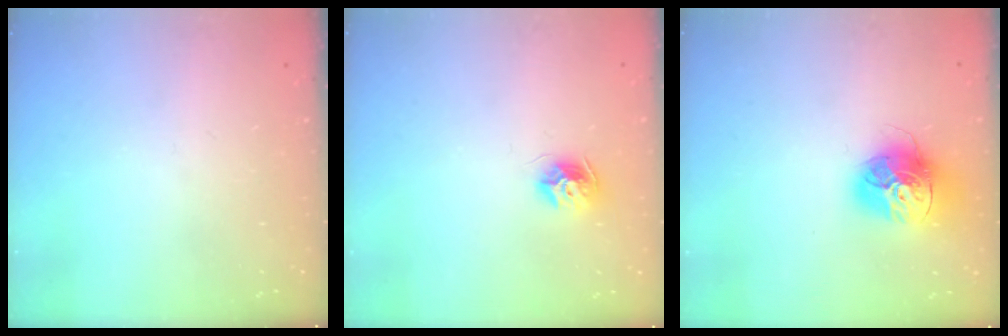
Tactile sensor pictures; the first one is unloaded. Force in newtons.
{"total": 8.7, "press": 8.7, "slide": 0.0}
{"total": 17.1, "press": 17.0, "slide": 1.5}